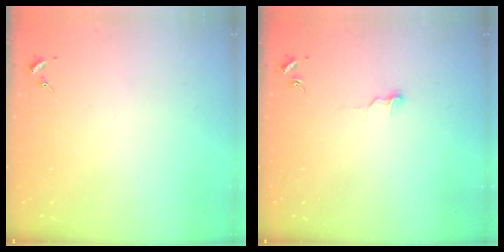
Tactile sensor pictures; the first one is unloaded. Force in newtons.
{"total": 4.0, "press": 4.0, "slide": 0.3}